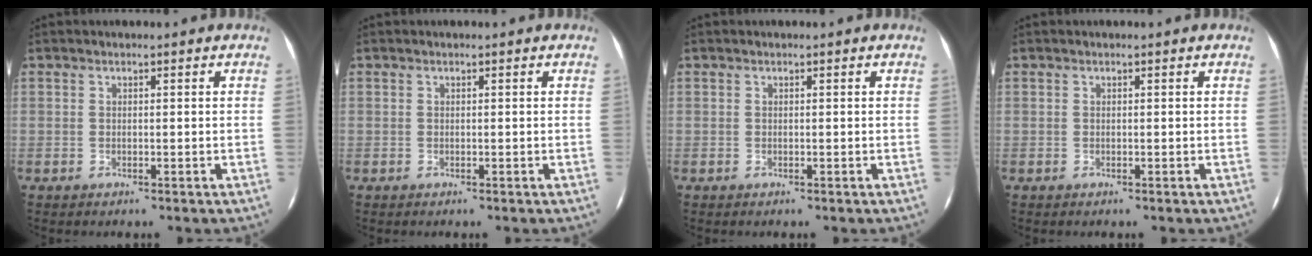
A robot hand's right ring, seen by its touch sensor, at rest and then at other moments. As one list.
[{"total": 0.0}, {"total": 0.0}, {"total": 0.0}]